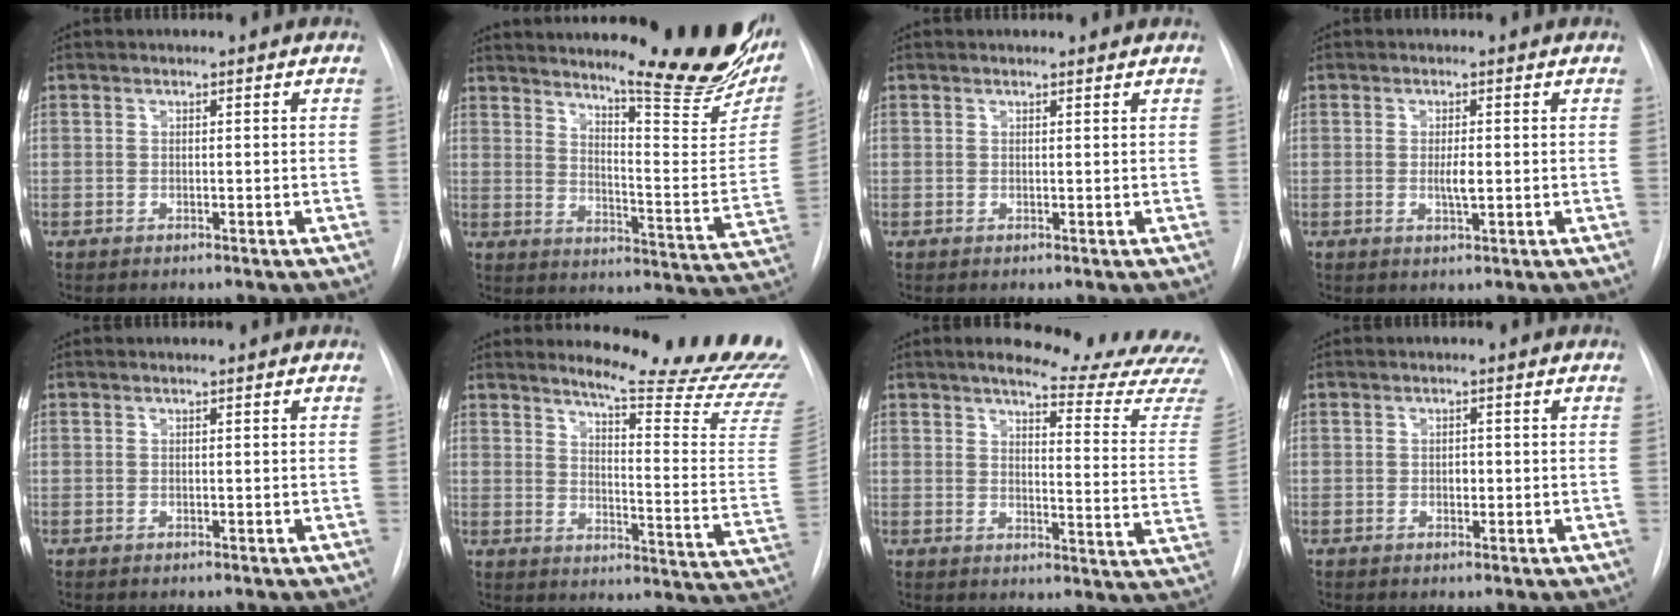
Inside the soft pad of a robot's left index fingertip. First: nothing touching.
{"total": 26.7, "force": [21.2, 3.5, 15.8], "torque": [-0.222, -0.074, 0.269]}
{"total": 1.7, "force": [1.7, 0.2, 0.2], "torque": [-0.010, 0.003, 0.018]}
{"total": 2.2, "force": [0.0, 0.4, 2.2], "torque": [-0.041, -0.002, 0.001]}
{"total": 0.7, "force": [0.6, 0.0, 0.1], "torque": [-0.008, 0.005, 0.009]}
{"total": 21.2, "force": [20.0, -0.6, 7.0], "torque": [-0.102, -0.153, 0.232]}
{"total": 20.4, "force": [19.2, 0.7, 7.0], "torque": [-0.082, -0.114, 0.211]}
{"total": 1.0, "force": [0.0, 0.7, 0.7], "torque": [-0.009, 0.002, 0.000]}